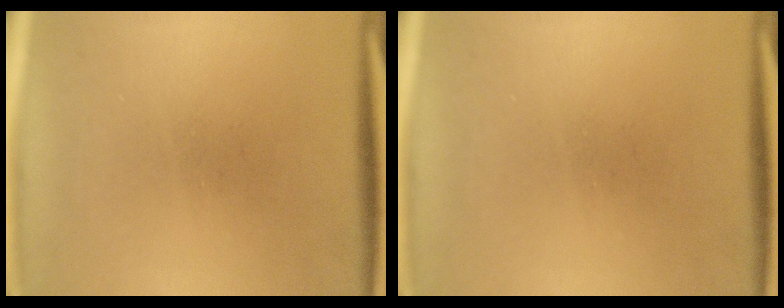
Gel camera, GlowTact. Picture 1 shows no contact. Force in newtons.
{"total": 0.0}